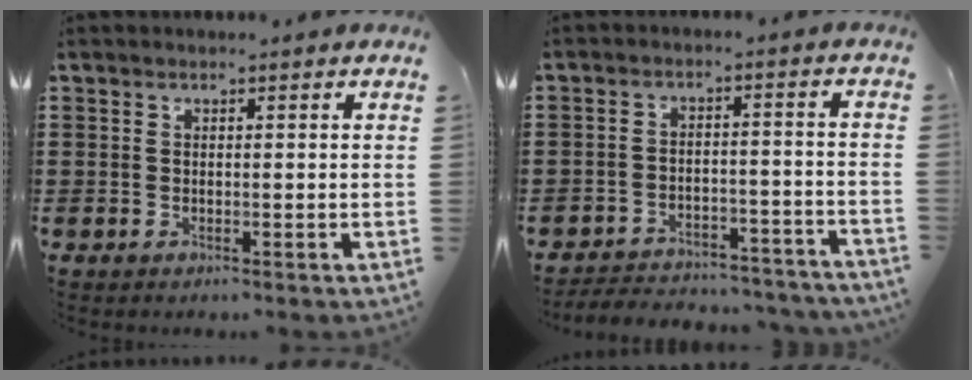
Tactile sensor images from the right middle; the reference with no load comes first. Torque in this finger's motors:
{"motor_torque": [0.13, -0.01, 0.48, 0.09]}